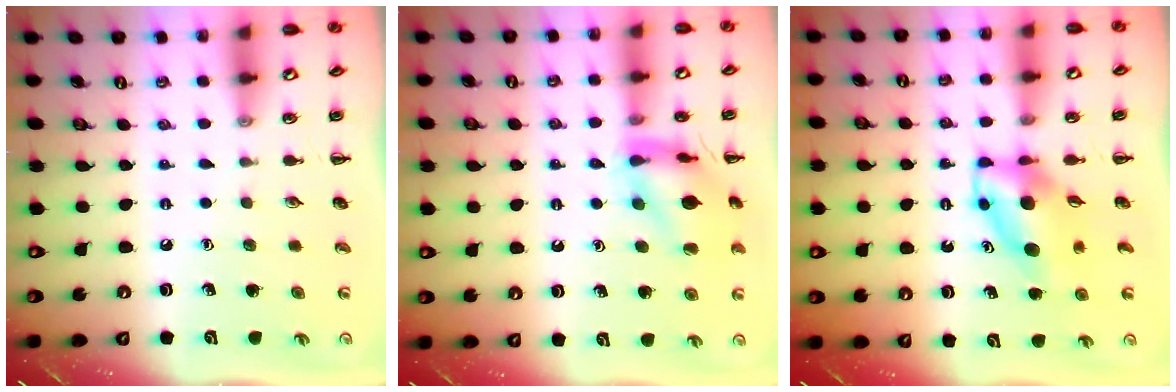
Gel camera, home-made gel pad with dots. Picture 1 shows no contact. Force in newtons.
{"total": 13.2, "press": 13.2, "slide": 0.7}
{"total": 5.8, "press": 5.6, "slide": 1.6}